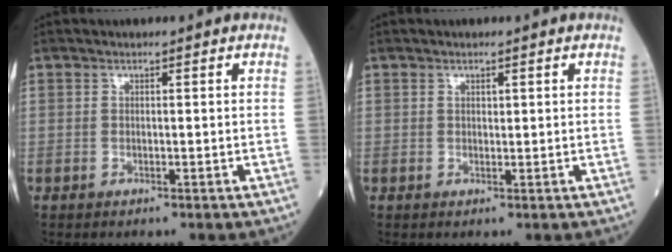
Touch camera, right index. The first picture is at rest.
{"total": 0.6, "force": [0.3, 0.2, 0.4], "torque": [-0.012, -0.002, 0.006]}